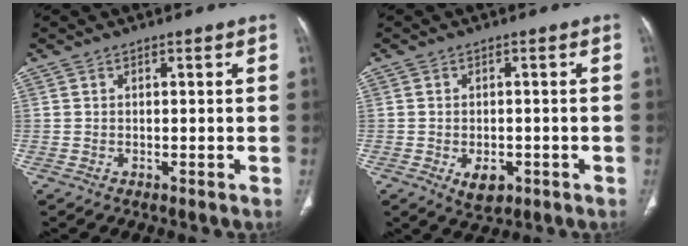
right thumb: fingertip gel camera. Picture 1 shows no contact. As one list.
[{"total": 4.6, "force": [-1.7, 2.8, 3.1], "torque": [-0.041, 0.002, -0.017]}]